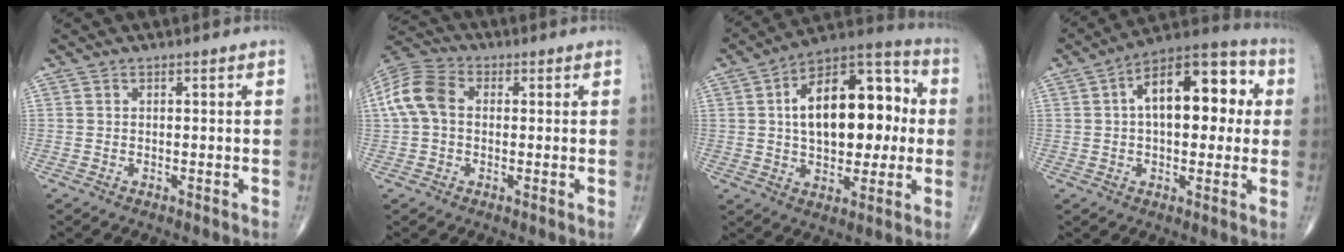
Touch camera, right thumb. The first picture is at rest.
{"total": 9.3, "force": [0.8, 6.6, 6.4], "torque": [-0.135, 0.030, 0.007]}
{"total": 21.4, "force": [2.1, 11.9, 17.7], "torque": [-0.242, 0.030, 0.030]}
{"total": 17.5, "force": [3.2, 9.2, 14.6], "torque": [-0.183, 0.033, 0.038]}